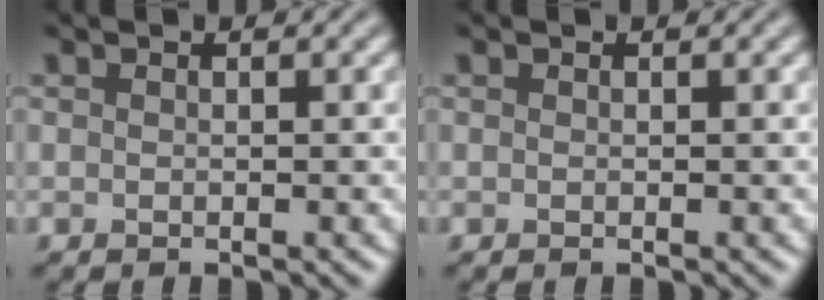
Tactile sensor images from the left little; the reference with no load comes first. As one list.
[{"total": 0.0}]